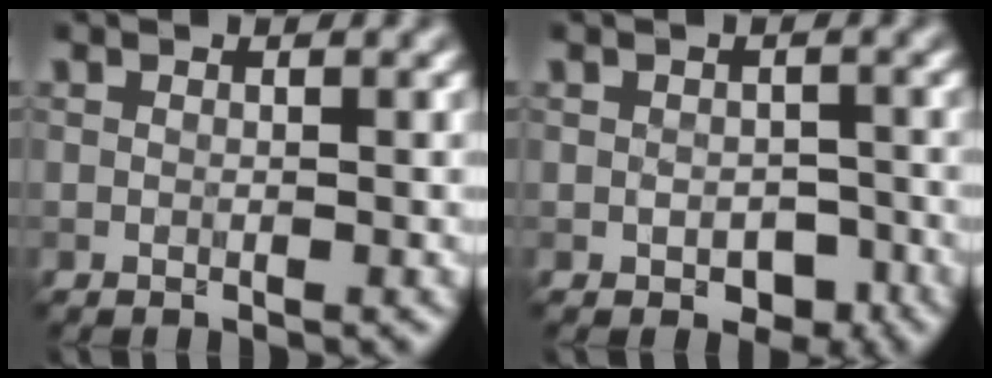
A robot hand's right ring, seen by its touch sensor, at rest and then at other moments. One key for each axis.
{"total": 2.4, "fx": -1.0, "fy": 1.7, "fz": 1.3, "tx": -0.014, "ty": -0.003, "tz": -0.012}